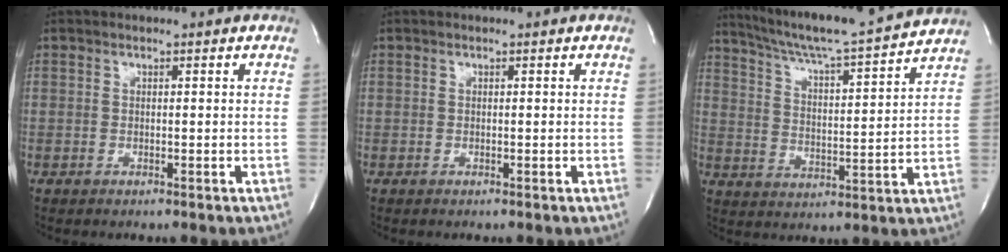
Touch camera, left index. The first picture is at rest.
{"total": 0.0}
{"total": 17.2, "force": [15.8, -0.7, 6.9], "torque": [-0.122, -0.018, 0.231]}